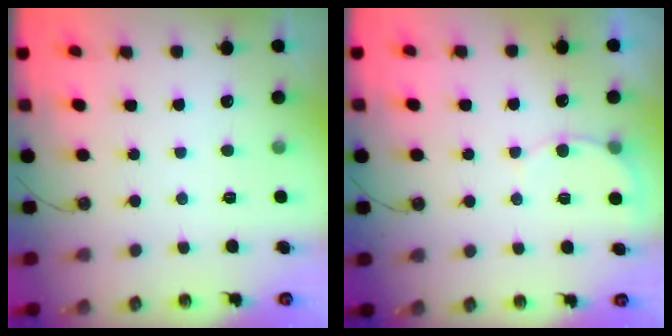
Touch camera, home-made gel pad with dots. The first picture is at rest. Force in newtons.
{"total": 5.9, "press": 5.8, "slide": 0.4}